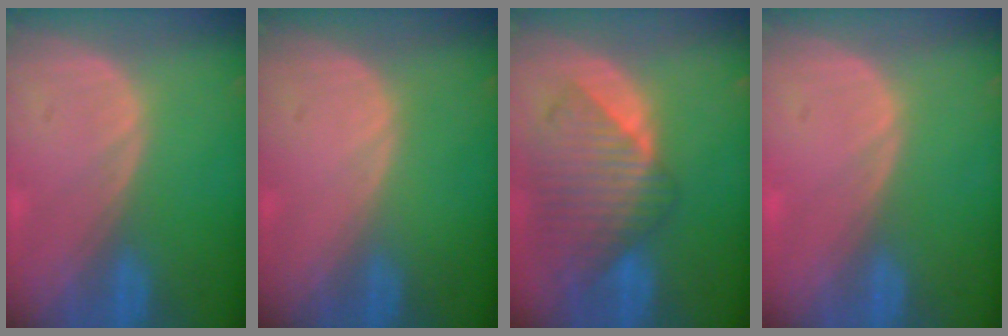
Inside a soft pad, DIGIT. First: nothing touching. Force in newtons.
{"total": 0.0}
{"total": 9.8, "press": 8.6, "slide": 4.8}
{"total": 0.5, "press": 0.1, "slide": 0.5}